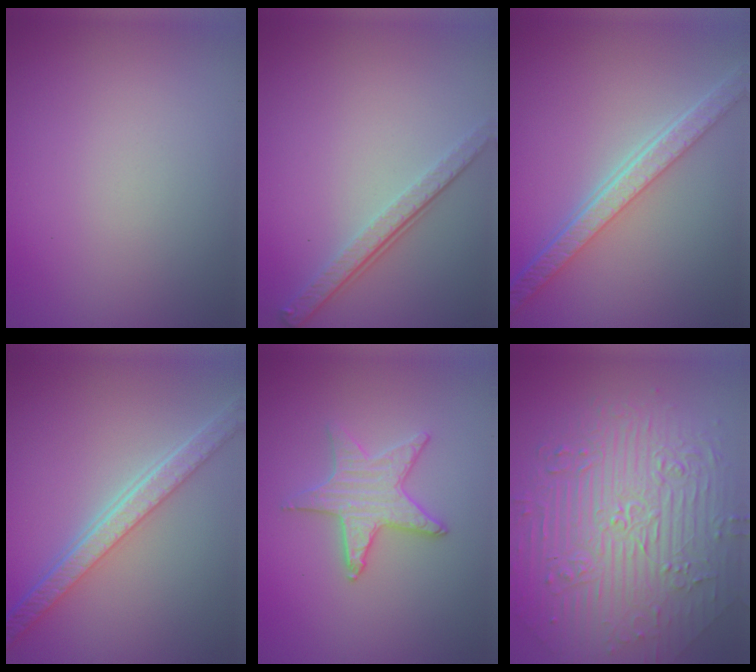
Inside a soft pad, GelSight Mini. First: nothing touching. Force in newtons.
{"total": 3.6, "press": 2.6, "slide": 2.4}
{"total": 5.7, "press": 4.3, "slide": 3.7}
{"total": 5.7, "press": 4.4, "slide": 3.7}
{"total": 3.1, "press": 3.1, "slide": 0.4}
{"total": 10.6, "press": 7.1, "slide": 7.8}